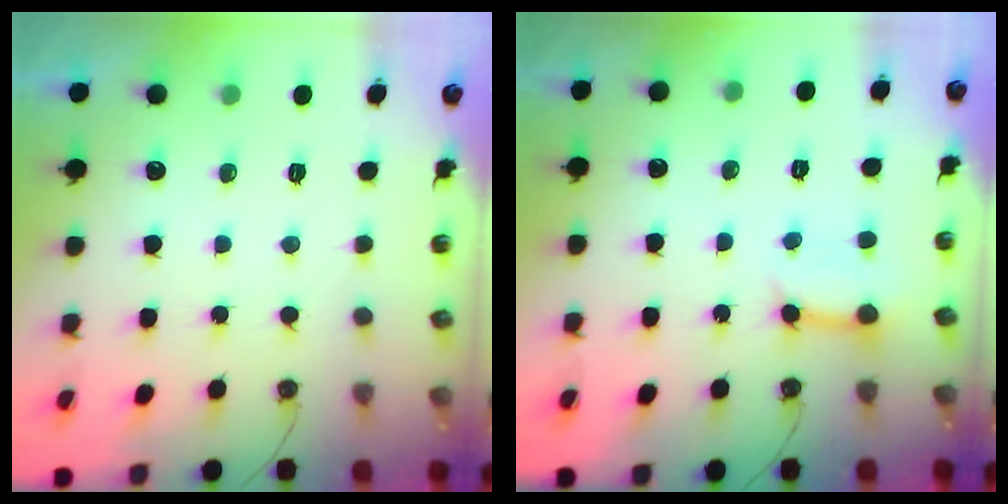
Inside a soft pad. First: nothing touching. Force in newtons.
{"total": 7.3, "press": 7.2, "slide": 0.8}